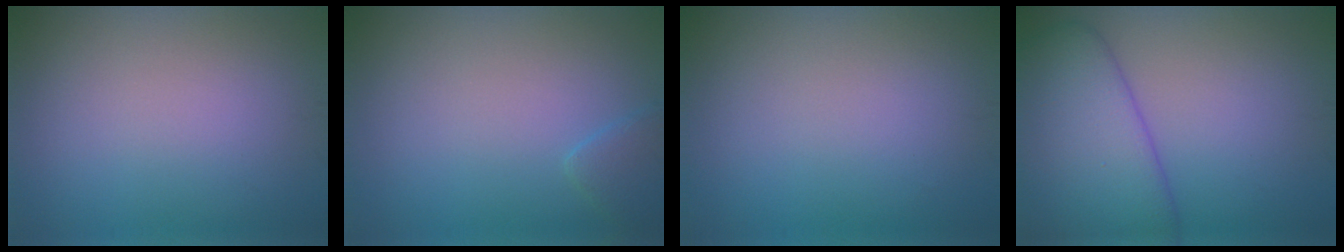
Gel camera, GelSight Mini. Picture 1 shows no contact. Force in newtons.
{"total": 1.7, "press": 1.7, "slide": 0.1}
{"total": 0.0}
{"total": 8.2, "press": 8.2, "slide": 0.4}